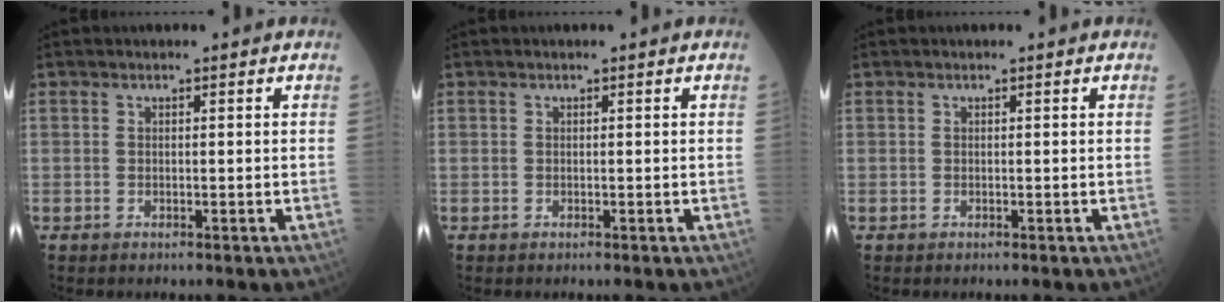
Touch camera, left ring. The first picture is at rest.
{"total": 0.0}
{"total": 0.0}